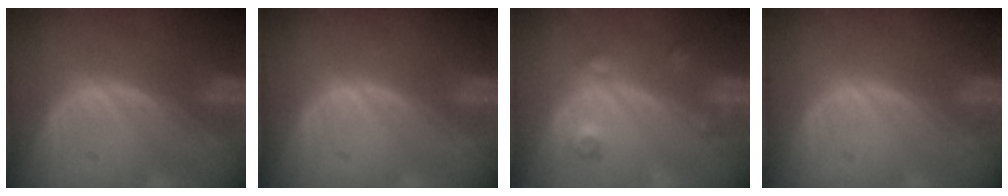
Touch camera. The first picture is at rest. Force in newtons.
{"total": 0.0}
{"total": 3.5, "press": 3.2, "slide": 1.6}
{"total": 0.0}